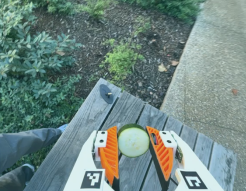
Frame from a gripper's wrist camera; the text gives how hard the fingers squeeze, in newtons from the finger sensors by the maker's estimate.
{"total": 8.6, "left": 8.5, "right": 8.7}